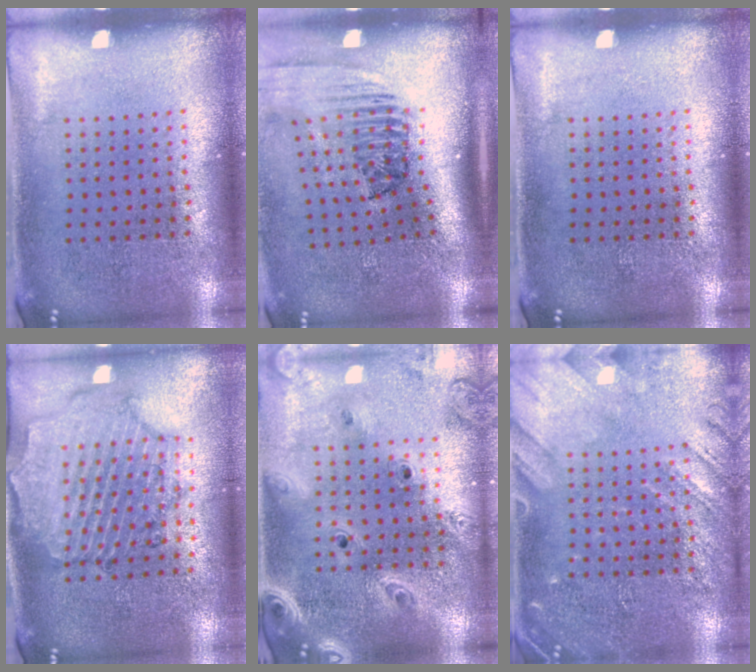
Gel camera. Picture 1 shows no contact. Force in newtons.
{"total": 2.4, "press": 1.5, "slide": 1.8}
{"total": 0.0}
{"total": 1.4, "press": 1.4, "slide": 0.2}
{"total": 3.0, "press": 2.5, "slide": 1.6}
{"total": 2.9, "press": 2.8, "slide": 0.3}